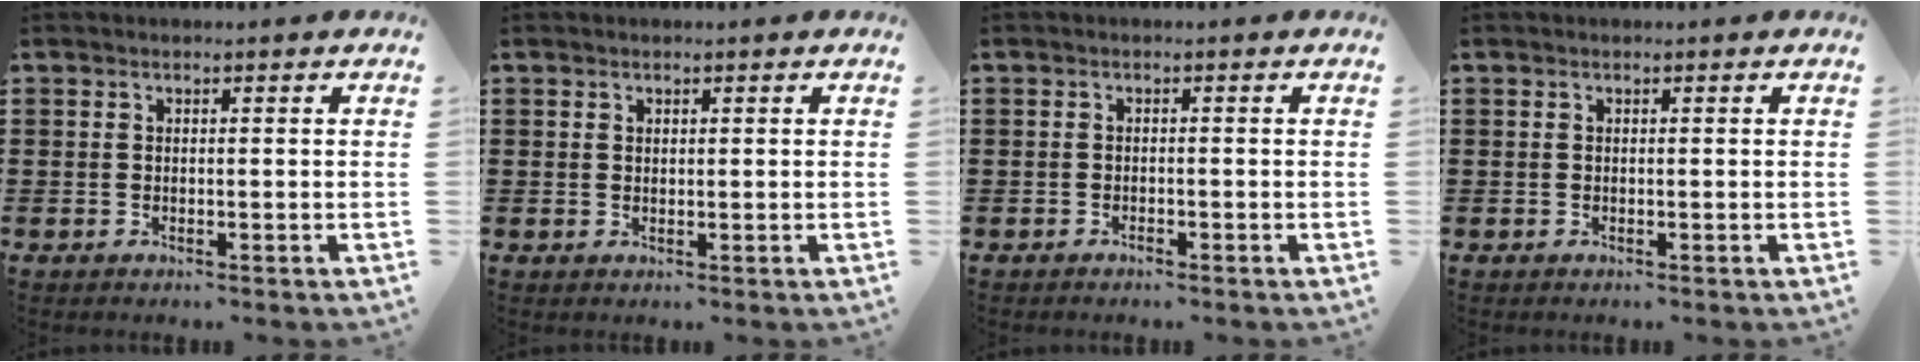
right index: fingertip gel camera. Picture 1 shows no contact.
{"total": 0.5, "force": [0.2, 0.5, 0.1], "torque": [-0.004, 0.003, 0.005]}
{"total": 0.7, "force": [-0.7, 0.1, 0.0], "torque": [-0.001, 0.002, -0.015]}
{"total": 0.0}